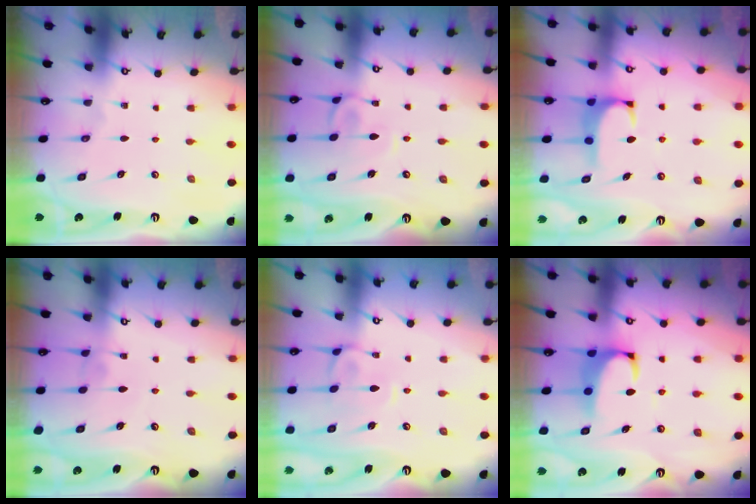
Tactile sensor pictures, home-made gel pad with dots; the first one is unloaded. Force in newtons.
{"total": 2.7, "press": 2.7, "slide": 0.2}
{"total": 1.7, "press": 1.5, "slide": 0.8}
{"total": 2.9, "press": 2.9, "slide": 0.4}
{"total": 0.9, "press": 0.5, "slide": 0.7}
{"total": 2.4, "press": 2.2, "slide": 0.9}